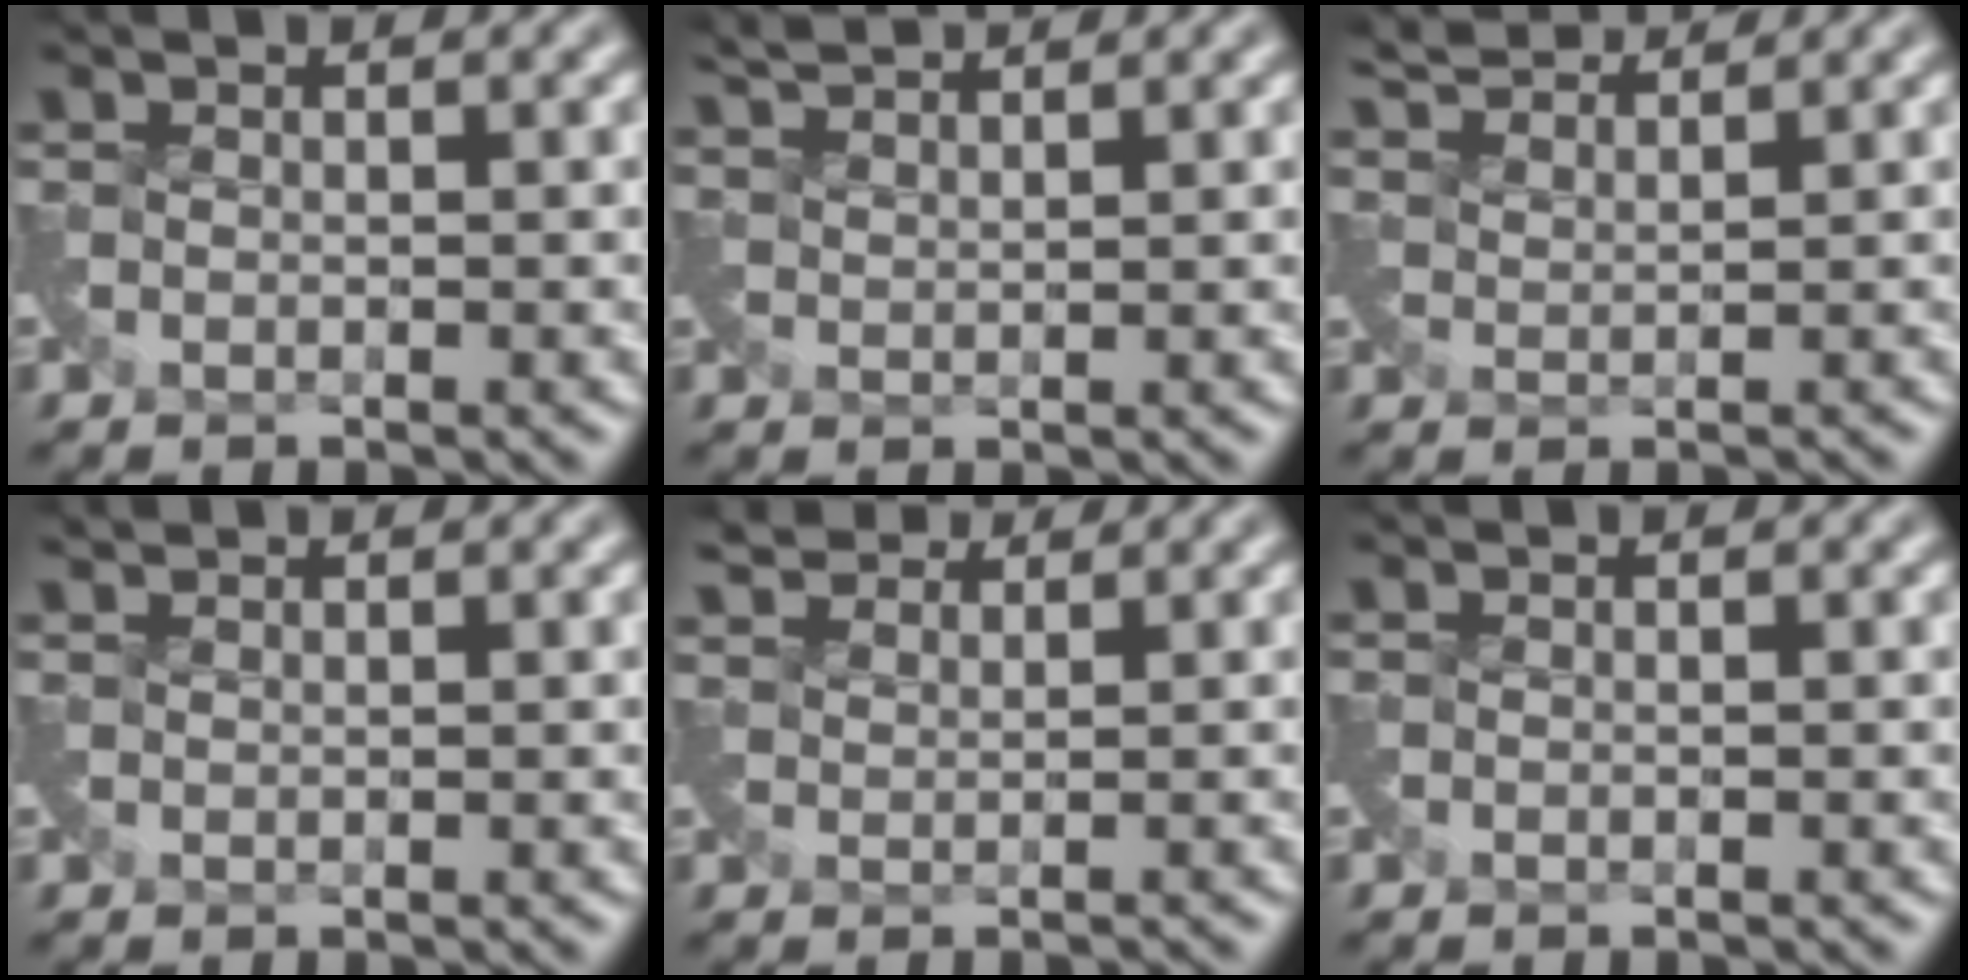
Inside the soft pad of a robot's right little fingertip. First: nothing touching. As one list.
[{"total": 2.6, "force": [2.6, -0.3, -0.1], "torque": [-0.010, 0.006, 0.059]}, {"total": 3.9, "force": [3.9, -0.1, 0.0], "torque": [-0.012, 0.008, 0.075]}, {"total": 0.7, "force": [0.5, -0.2, -0.4], "torque": [0.003, 0.000, 0.014]}, {"total": 2.1, "force": [2.0, 0.5, -0.3], "torque": [0.004, 0.004, 0.039]}, {"total": 0.0}]